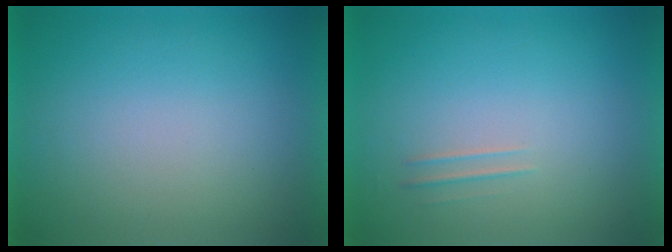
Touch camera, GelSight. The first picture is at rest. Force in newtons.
{"total": 1.8}